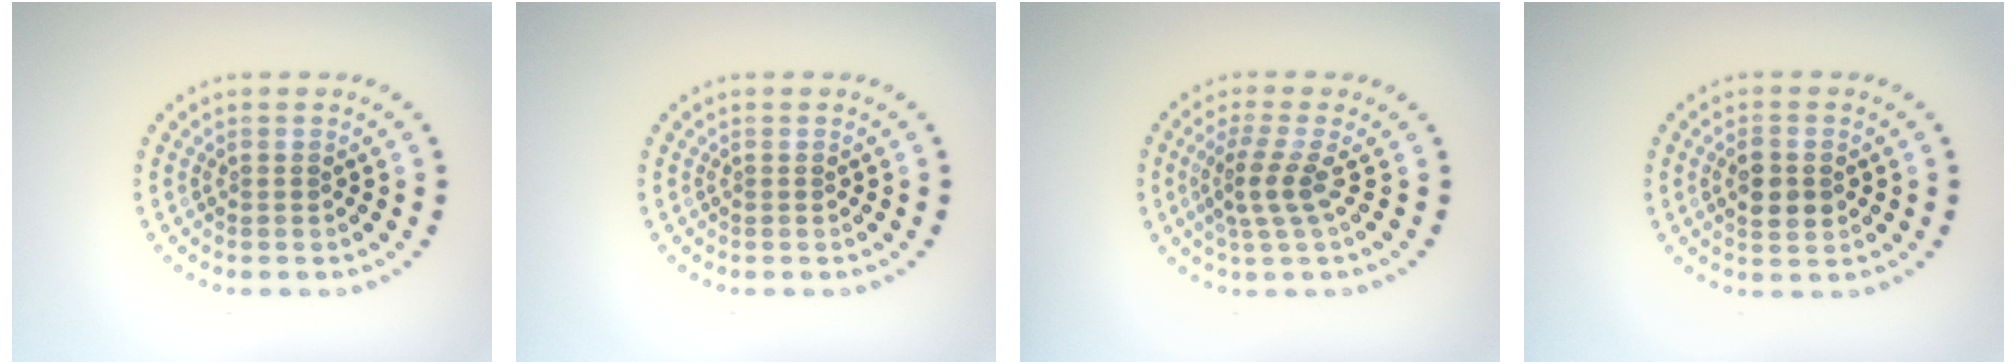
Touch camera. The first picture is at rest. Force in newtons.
{"total": 0.0}
{"total": 2.6, "press": 1.9, "slide": 1.8}
{"total": 2.7, "press": 2.7, "slide": 0.3}